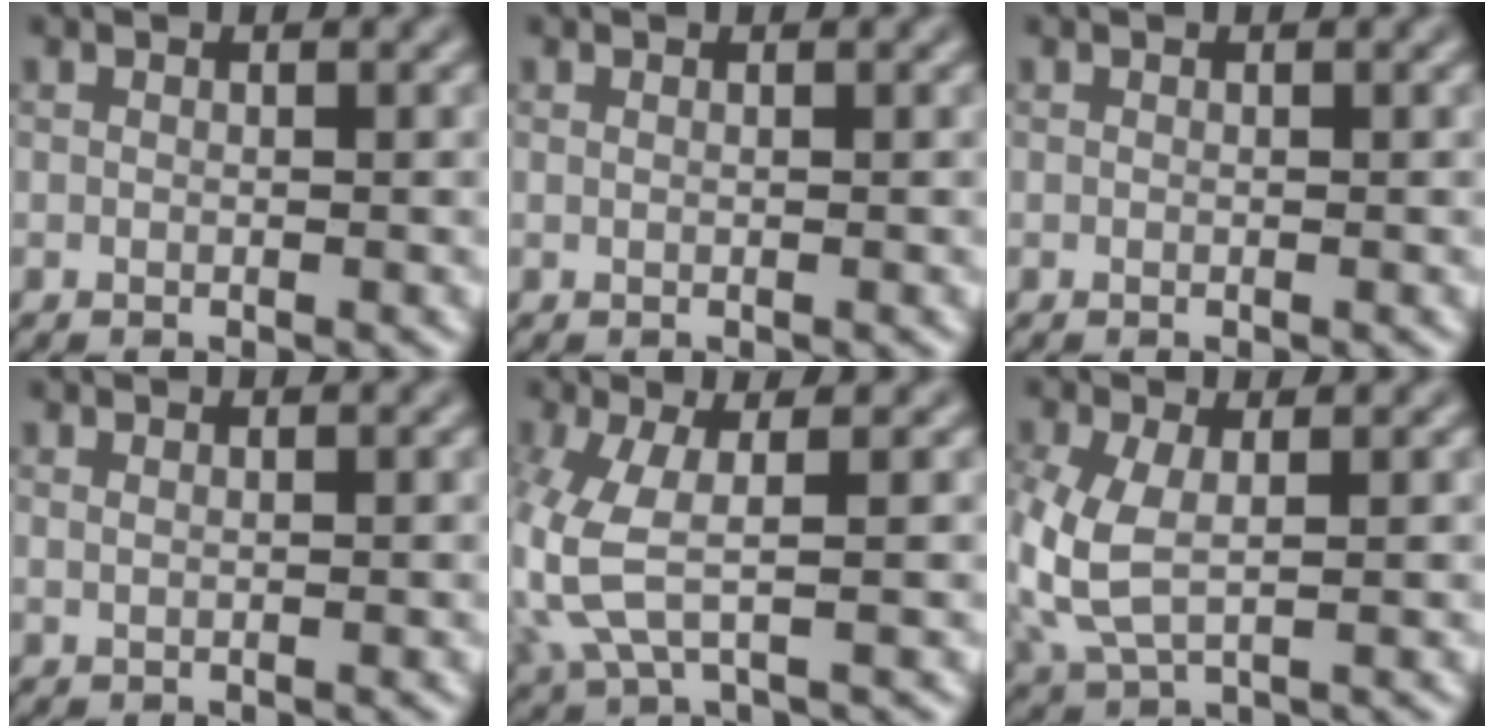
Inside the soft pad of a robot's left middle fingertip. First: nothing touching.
{"total": 0.0}
{"total": 0.0}
{"total": 0.5, "force": [0.3, 0.2, 0.3], "torque": [-0.008, -0.002, 0.001]}
{"total": 4.7, "force": [0.1, 1.6, 4.4], "torque": [-0.130, -0.008, 0.005]}
{"total": 5.4, "force": [-0.1, 3.1, 4.4], "torque": [-0.130, -0.005, 0.000]}